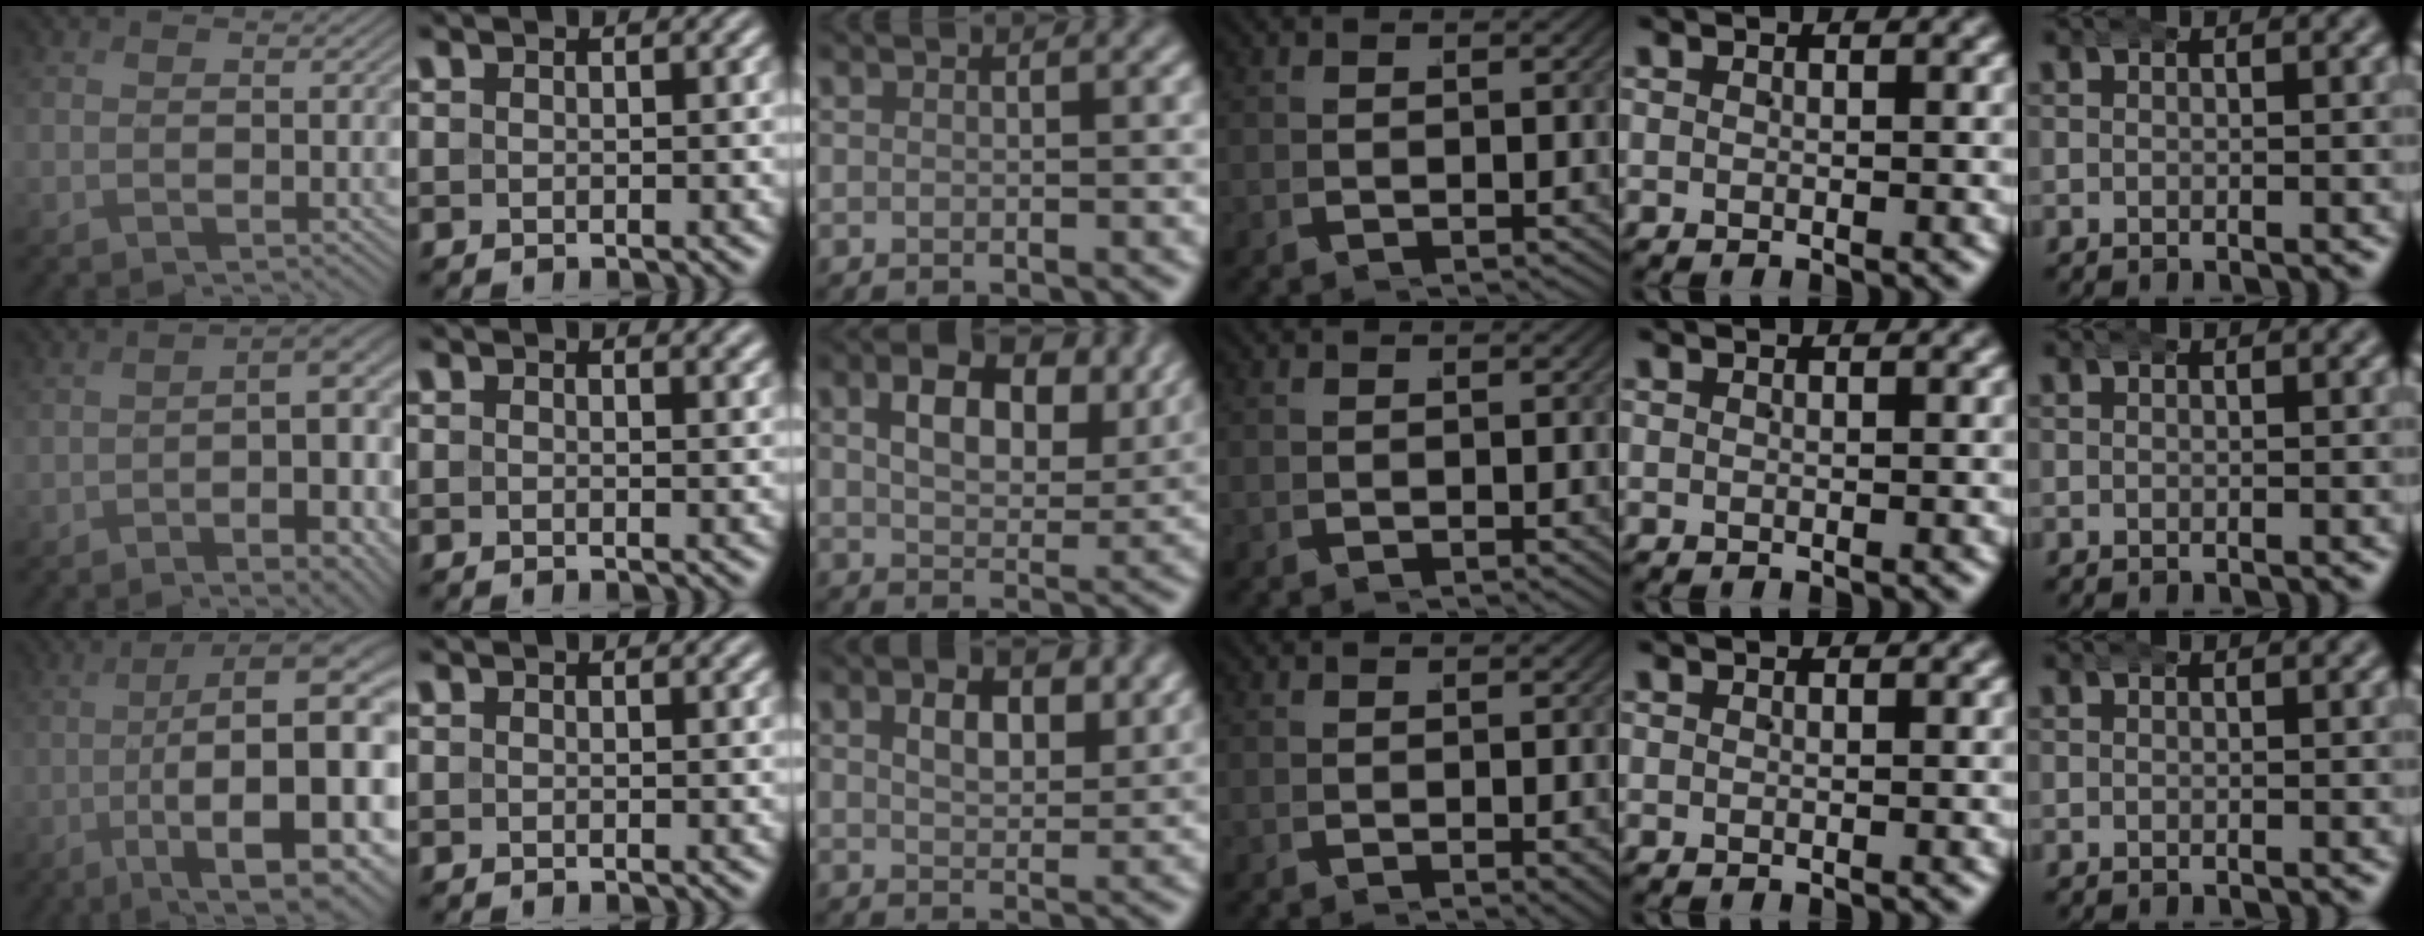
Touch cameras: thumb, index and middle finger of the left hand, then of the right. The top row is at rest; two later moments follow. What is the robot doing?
{"motion": "wrap", "object": "arm wrap"}